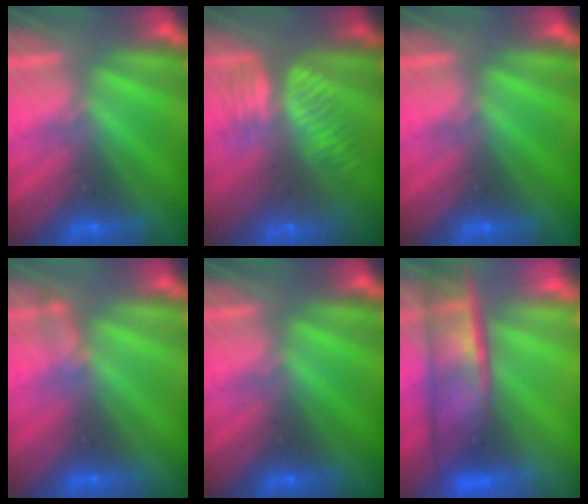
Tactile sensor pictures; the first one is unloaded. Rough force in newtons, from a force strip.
{"total": 9.4}
{"total": 0.0}
{"total": 2.2}
{"total": 0.0}
{"total": 5.5}